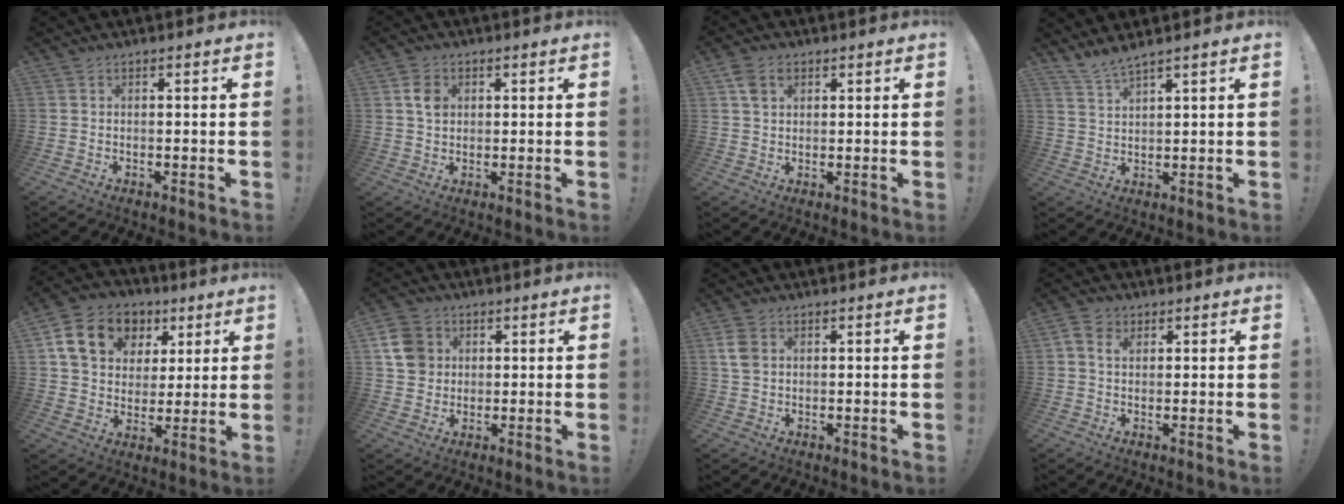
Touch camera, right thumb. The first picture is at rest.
{"total": 4.9, "force": [1.2, 3.8, 2.9], "torque": [-0.036, 0.000, 0.020]}
{"total": 5.3, "force": [2.2, 3.8, 3.0], "torque": [-0.043, -0.001, 0.044]}
{"total": 4.4, "force": [4.0, 0.1, 1.8], "torque": [-0.045, -0.022, 0.074]}
{"total": 16.2, "force": [6.9, 12.3, 8.0], "torque": [-0.115, -0.019, 0.138]}
{"total": 9.5, "force": [2.8, 8.4, 3.5], "torque": [-0.053, -0.005, 0.060]}
{"total": 5.3, "force": [1.7, 3.7, 3.4], "torque": [-0.075, 0.001, 0.033]}
{"total": 5.3, "force": [1.9, 3.7, 3.3], "torque": [-0.067, 0.008, 0.039]}